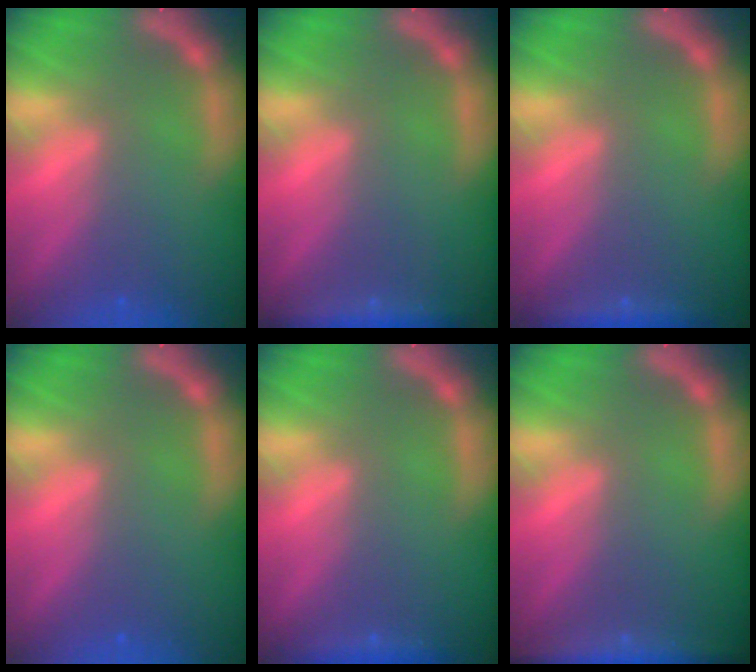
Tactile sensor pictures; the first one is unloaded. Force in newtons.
{"total": 3.0}
{"total": 1.9}
{"total": 0.0}
{"total": 1.4}
{"total": 5.0}